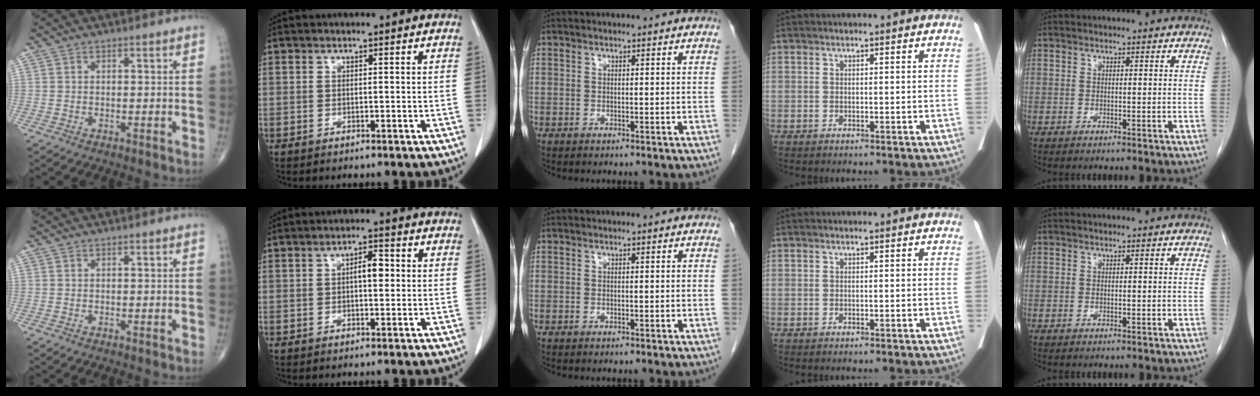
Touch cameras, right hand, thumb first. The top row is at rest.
{"index": {"total": 3.2, "force": [0.2, 1.2, 3.0], "torque": [-0.049, 0.007, 0.001]}}